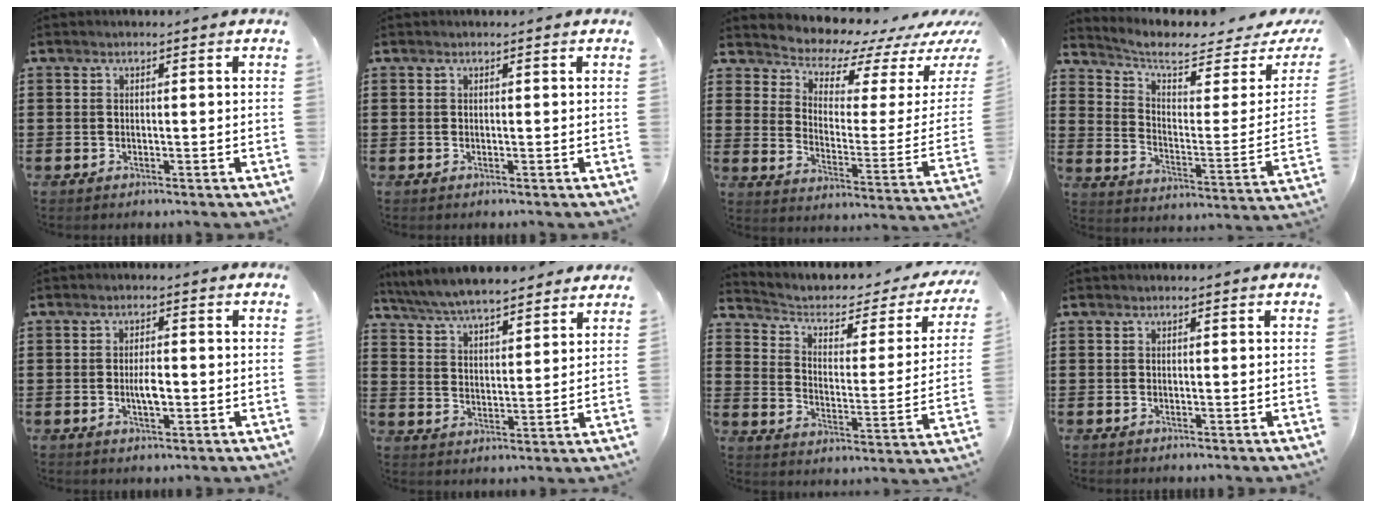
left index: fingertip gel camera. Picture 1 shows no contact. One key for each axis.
{"total": 0.0}
{"total": 6.0, "fx": 5.8, "fy": 1.6, "fz": 0.3, "tx": -0.031, "ty": -0.064, "tz": 0.095}
{"total": 5.5, "fx": 4.6, "fy": 1.2, "fz": 2.7, "tx": -0.072, "ty": -0.038, "tz": 0.072}
{"total": 3.3, "fx": -0.3, "fy": 1.2, "fz": 3.1, "tx": -0.058, "ty": 0.003, "tz": -0.007}
{"total": 6.4, "fx": 6.3, "fy": 0.5, "fz": 1.5, "tx": -0.054, "ty": -0.025, "tz": 0.113}
{"total": 3.2, "fx": 1.7, "fy": 1.8, "fz": 2.0, "tx": -0.054, "ty": -0.012, "tz": 0.019}
{"total": 0.0}